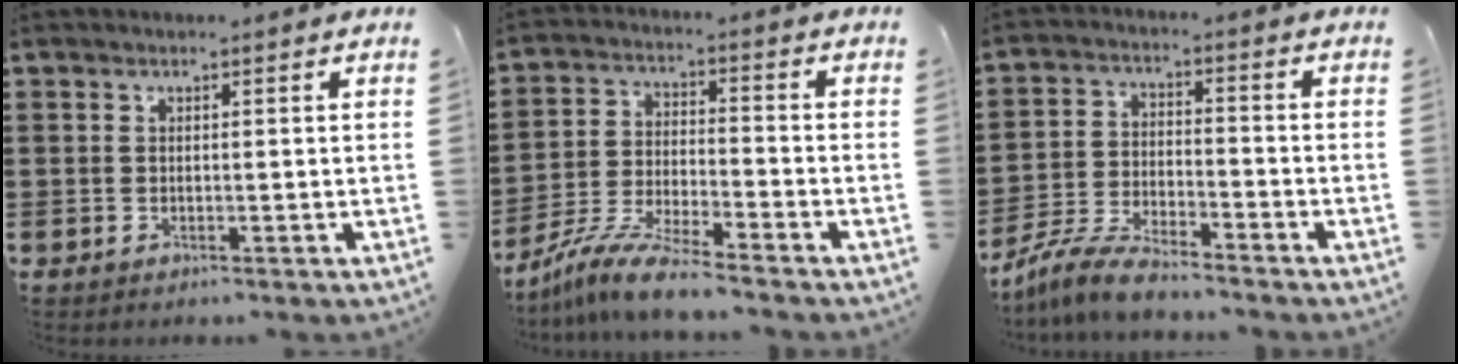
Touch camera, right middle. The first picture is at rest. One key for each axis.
{"total": 8.5, "fx": -7.8, "fy": 0.1, "fz": 3.5, "tx": -0.073, "ty": 0.000, "tz": -0.152}
{"total": 6.7, "fx": -6.3, "fy": 0.5, "fz": 2.3, "tx": -0.062, "ty": -0.004, "tz": -0.123}